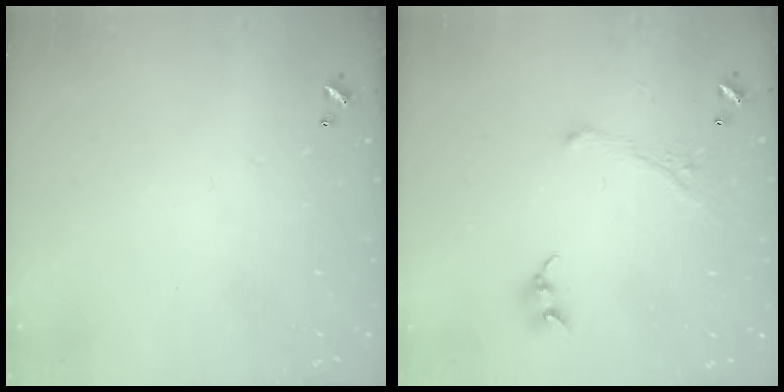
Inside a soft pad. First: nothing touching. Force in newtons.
{"total": 2.8, "press": 2.8, "slide": 0.1}